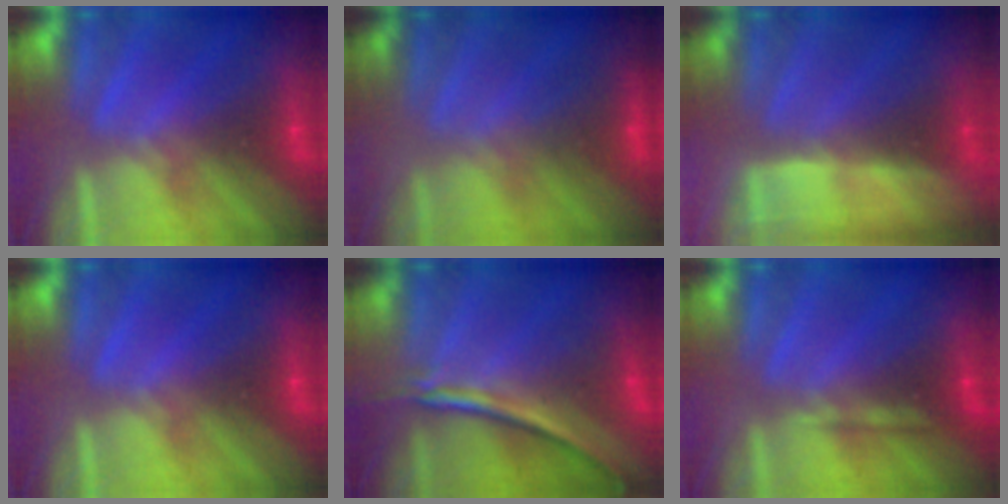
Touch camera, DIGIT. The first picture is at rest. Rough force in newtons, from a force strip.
{"total": 2.7}
{"total": 6.6}
{"total": 0.0}
{"total": 7.2}
{"total": 2.1}